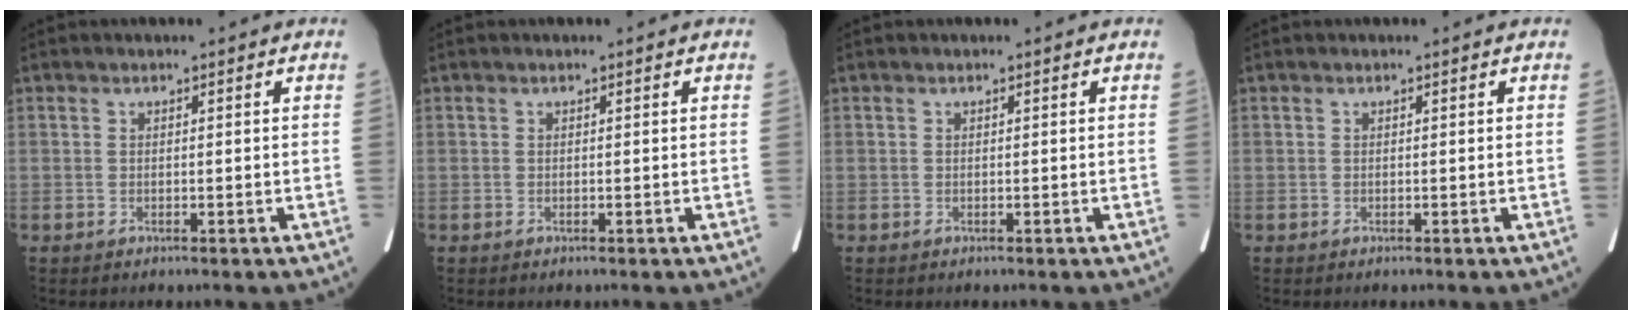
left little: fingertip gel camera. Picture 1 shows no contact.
{"total": 0.0}
{"total": 0.0}
{"total": 0.0}